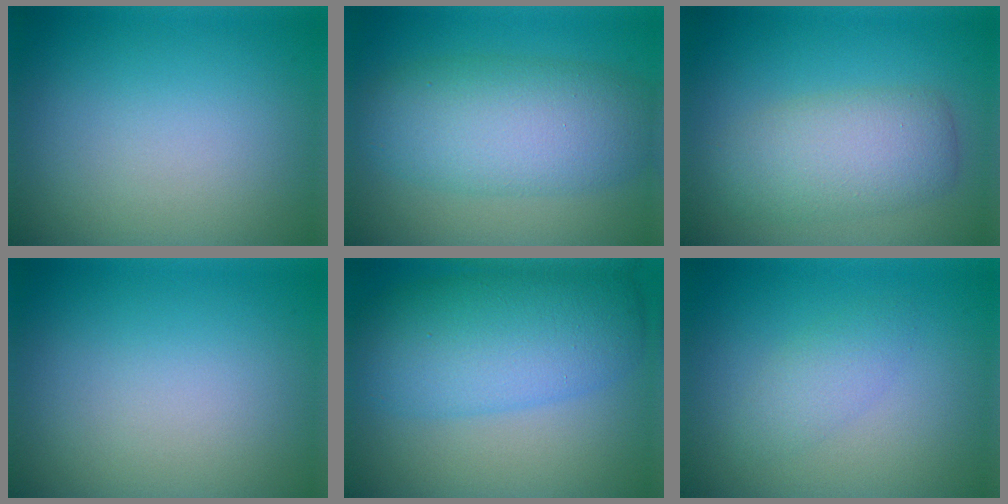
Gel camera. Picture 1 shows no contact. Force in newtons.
{"total": 7.4, "press": 7.4, "slide": 0.0}
{"total": 4.9, "press": 4.9, "slide": 0.1}
{"total": 0.0}
{"total": 8.2, "press": 8.2, "slide": 0.2}
{"total": 1.8, "press": 1.8, "slide": 0.2}